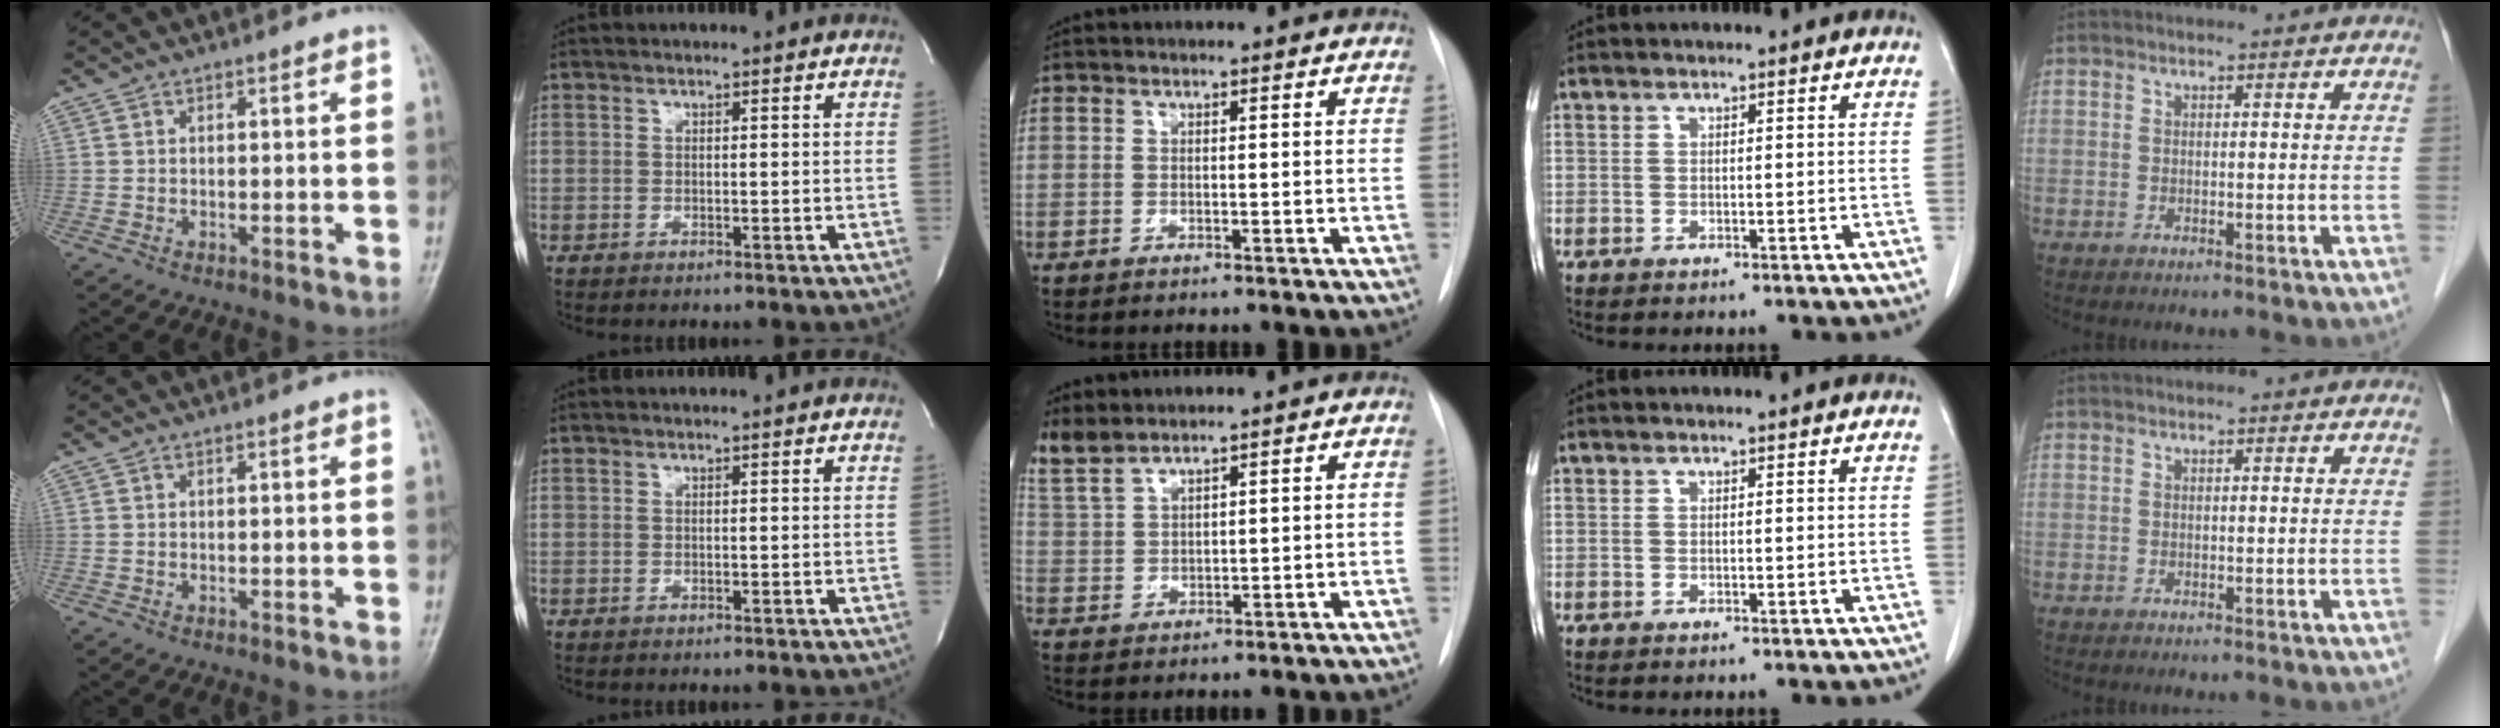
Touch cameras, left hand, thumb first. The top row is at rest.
{"middle": {"total": 5.3, "force": [4.9, 1.0, 1.7], "torque": [-0.052, 0.011, 0.115]}}